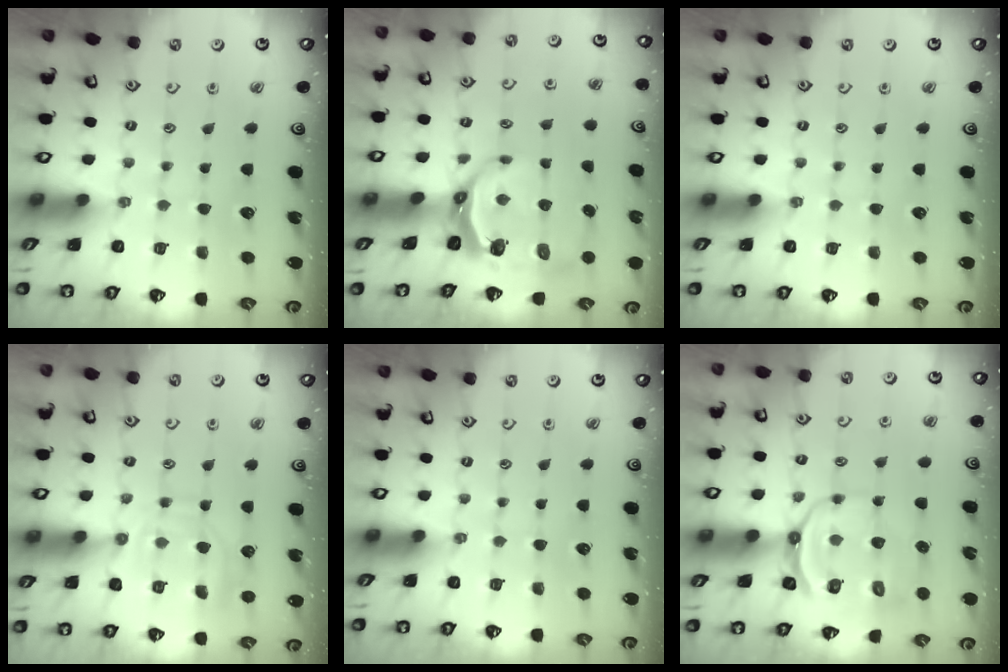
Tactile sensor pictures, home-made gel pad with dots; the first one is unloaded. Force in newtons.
{"total": 7.8, "press": 6.7, "slide": 3.9}
{"total": 0.0}
{"total": 12.0, "press": 11.9, "slide": 1.1}
{"total": 0.0}
{"total": 10.5, "press": 10.2, "slide": 2.4}